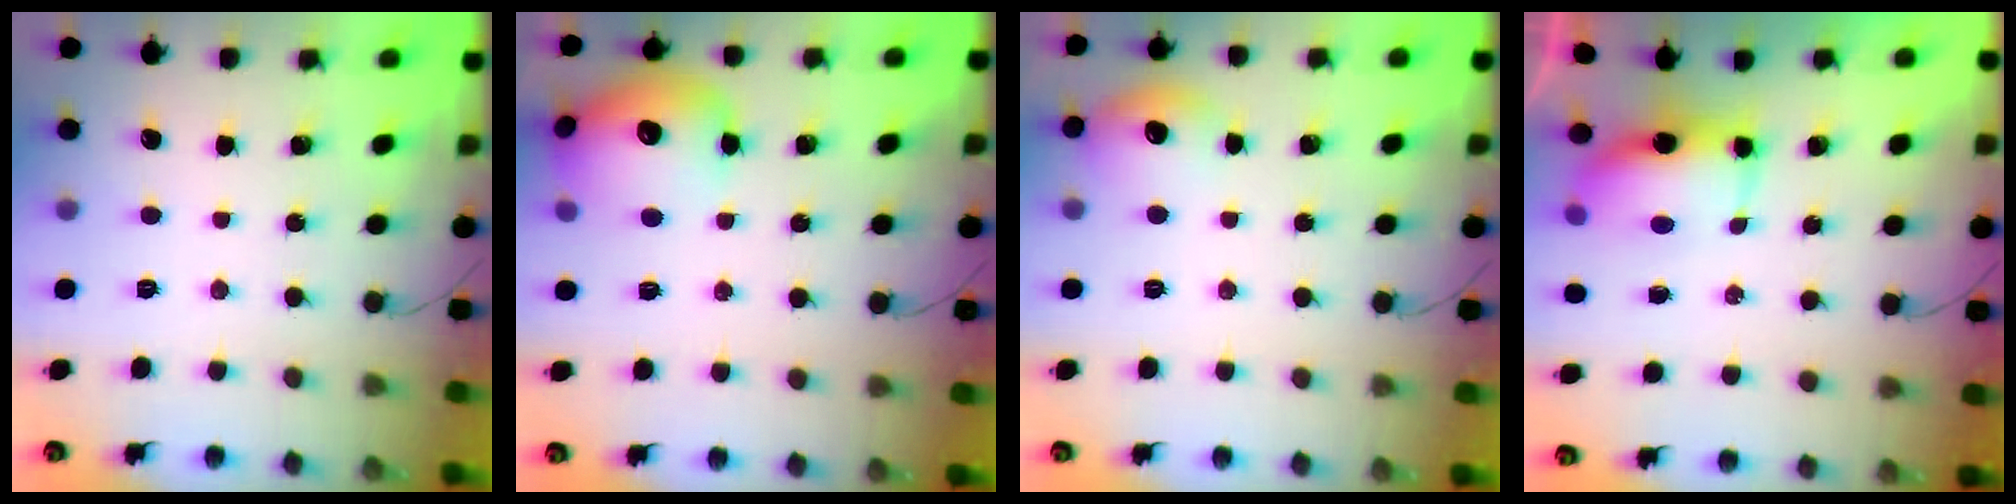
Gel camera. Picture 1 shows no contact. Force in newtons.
{"total": 15.7, "press": 15.6, "slide": 1.7}
{"total": 8.9, "press": 8.8, "slide": 1.3}
{"total": 8.5, "press": 8.5, "slide": 0.6}